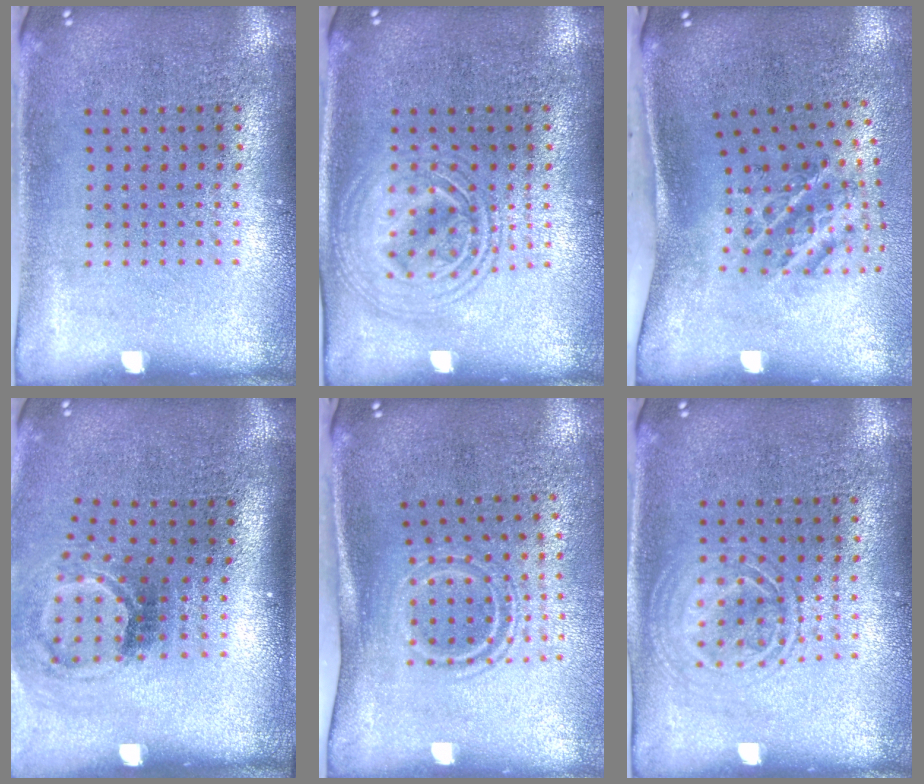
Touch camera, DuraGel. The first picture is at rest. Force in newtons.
{"total": 2.8, "press": 2.8, "slide": 0.4}
{"total": 1.8, "press": 1.2, "slide": 1.3}
{"total": 1.9, "press": 1.2, "slide": 1.4}
{"total": 1.7, "press": 1.1, "slide": 1.4}
{"total": 1.2, "press": 1.2, "slide": 0.1}